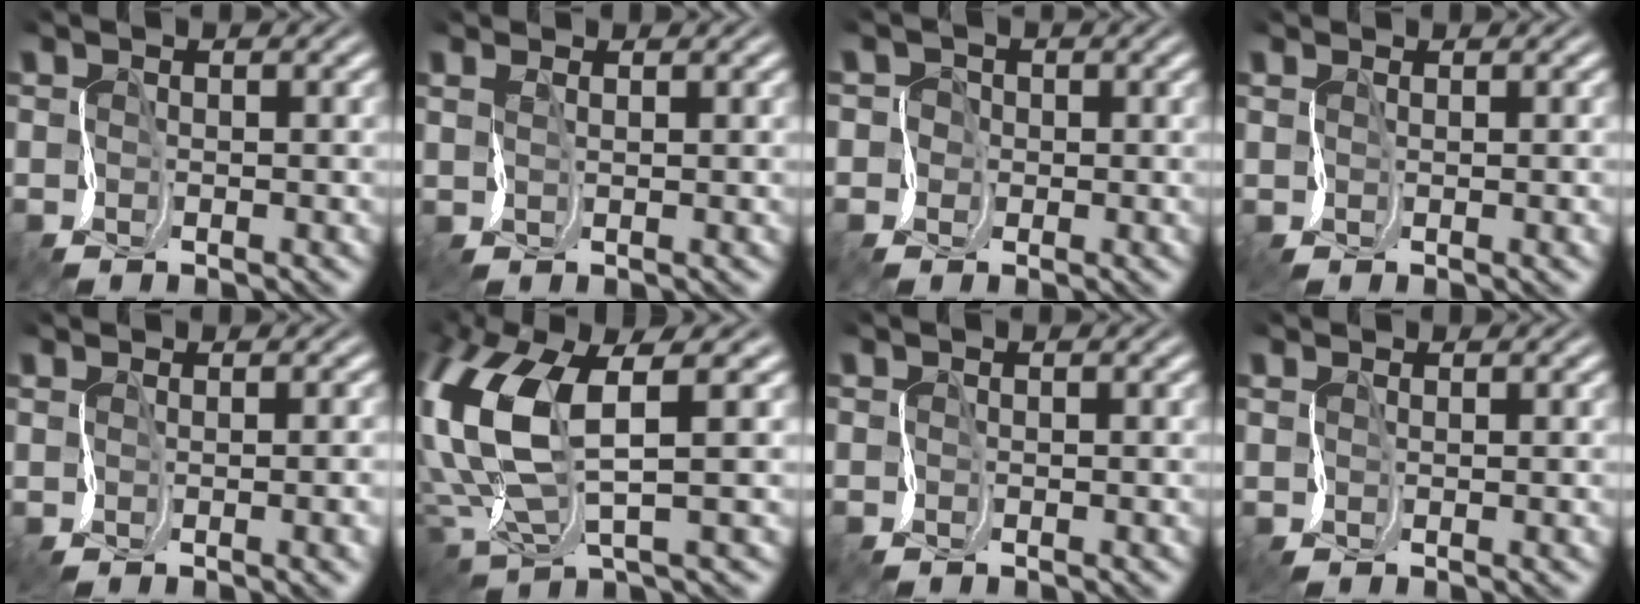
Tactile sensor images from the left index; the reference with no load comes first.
{"total": 1.4, "force": [1.3, 0.3, 0.5], "torque": [-0.016, 0.009, 0.022]}
{"total": 1.4, "force": [-0.6, 0.9, -0.8], "torque": [0.019, 0.006, -0.017]}
{"total": 2.0, "force": [0.4, 0.8, 1.8], "torque": [-0.014, 0.004, 0.009]}
{"total": 4.8, "force": [-0.1, 2.1, 4.3], "torque": [-0.023, 0.010, 0.006]}
{"total": 8.6, "force": [3.0, 3.1, 7.4], "torque": [-0.194, -0.001, 0.069]}
{"total": 0.0}
{"total": 1.3, "force": [0.6, 0.5, 1.0], "torque": [-0.006, 0.003, 0.010]}